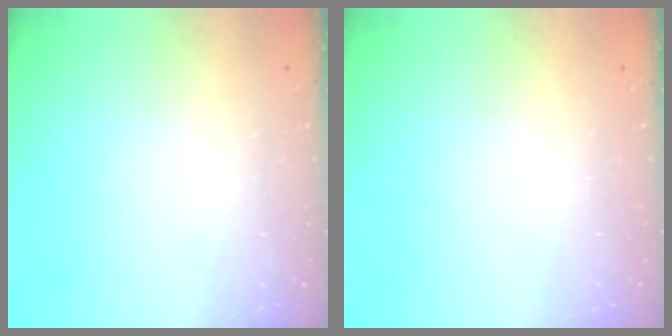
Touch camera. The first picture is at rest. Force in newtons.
{"total": 0.0}